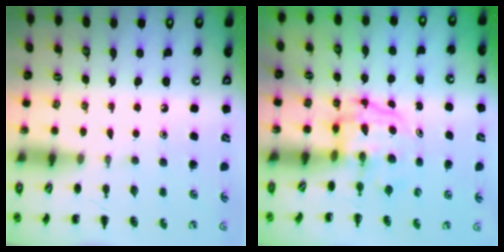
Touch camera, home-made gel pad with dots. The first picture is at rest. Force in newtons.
{"total": 3.9, "press": 3.8, "slide": 0.6}